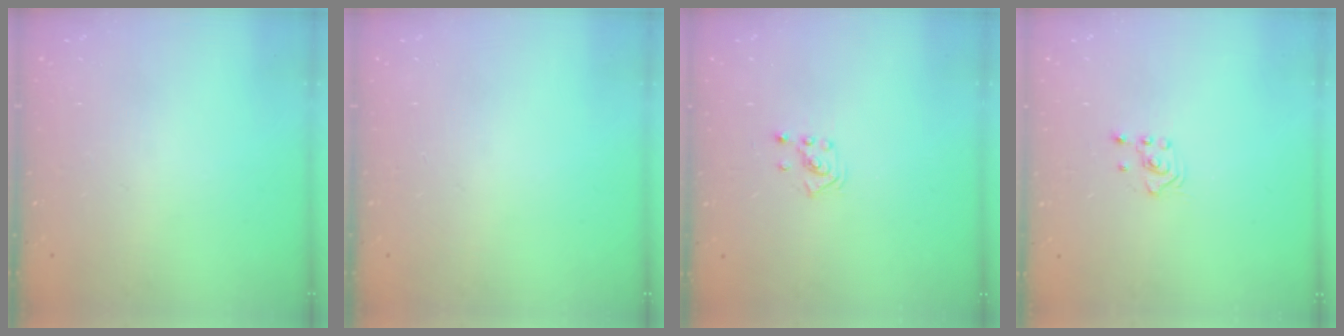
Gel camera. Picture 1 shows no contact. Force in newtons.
{"total": 0.0}
{"total": 1.4, "press": 1.4, "slide": 0.1}
{"total": 1.6, "press": 1.5, "slide": 0.2}